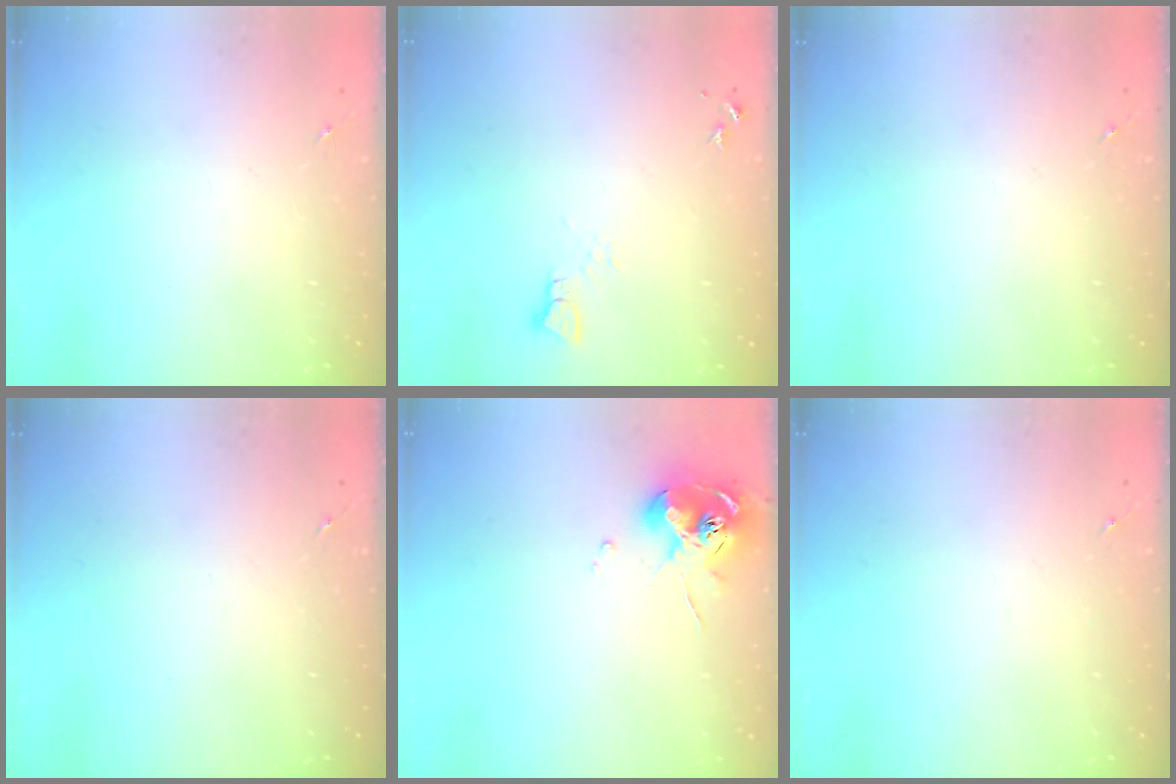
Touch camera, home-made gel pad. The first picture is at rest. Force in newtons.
{"total": 2.5, "press": 2.5, "slide": 0.1}
{"total": 0.0}
{"total": 0.0}
{"total": 10.4, "press": 10.3, "slide": 1.0}
{"total": 0.0}